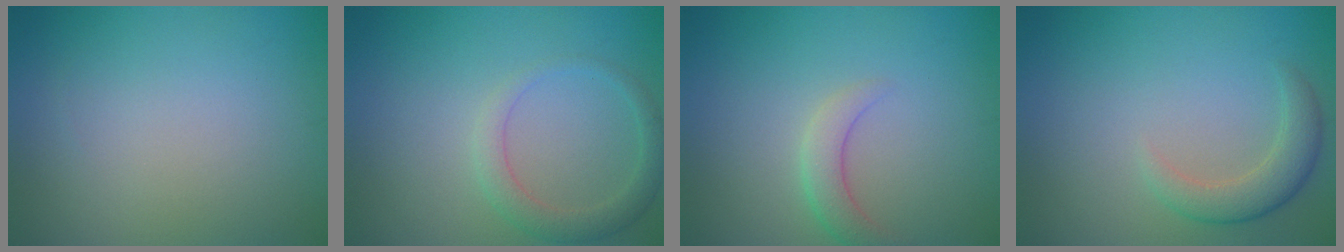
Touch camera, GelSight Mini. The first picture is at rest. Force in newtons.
{"total": 2.4, "press": 2.4, "slide": 0.1}
{"total": 2.3, "press": 2.2, "slide": 0.1}
{"total": 2.7, "press": 2.7, "slide": 0.4}